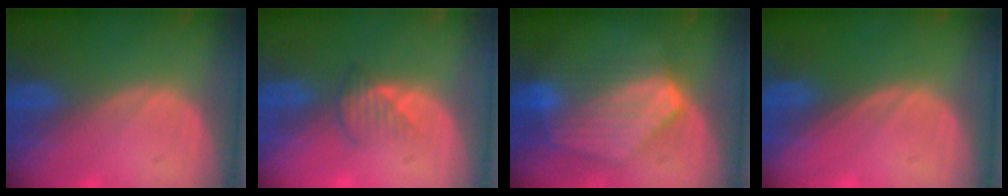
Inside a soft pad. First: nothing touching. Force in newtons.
{"total": 2.5, "press": 2.5, "slide": 0.2}
{"total": 8.1, "press": 7.7, "slide": 2.5}
{"total": 0.0}